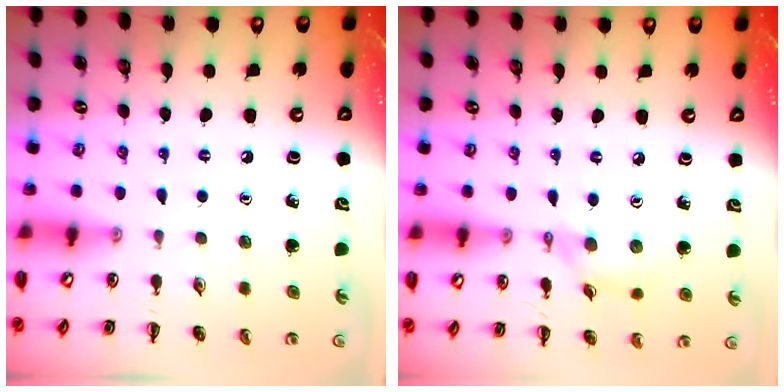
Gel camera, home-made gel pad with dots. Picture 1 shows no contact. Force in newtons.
{"total": 6.1, "press": 6.0, "slide": 0.8}